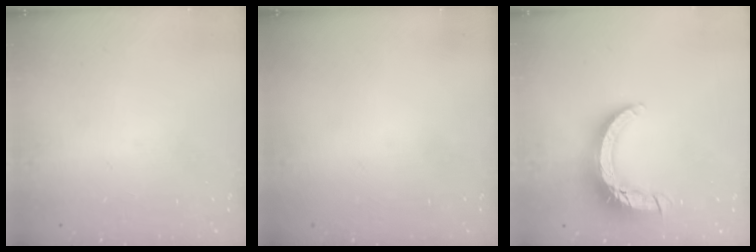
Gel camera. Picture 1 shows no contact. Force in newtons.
{"total": 0.0}
{"total": 13.1, "press": 13.0, "slide": 1.3}